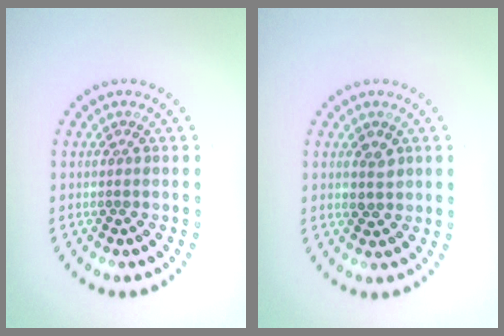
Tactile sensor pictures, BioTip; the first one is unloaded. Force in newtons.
{"total": 1.4, "press": 1.4, "slide": 0.5}